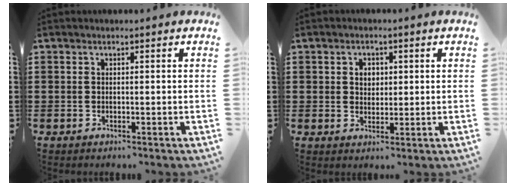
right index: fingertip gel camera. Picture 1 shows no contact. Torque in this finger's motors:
{"motor_torque": [0.05, 0.03, 0.11, 0.03]}